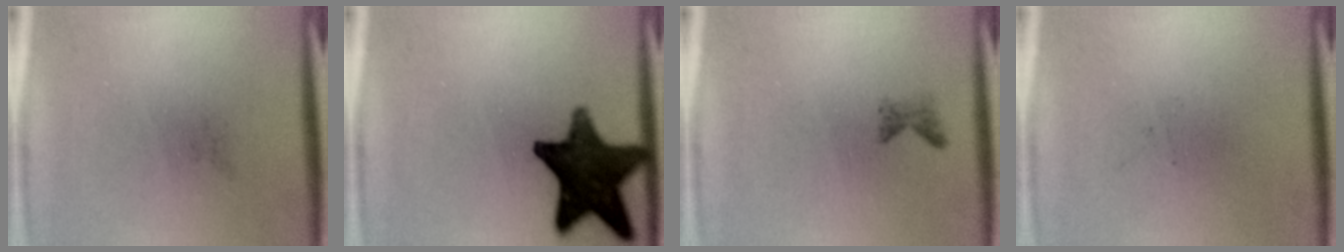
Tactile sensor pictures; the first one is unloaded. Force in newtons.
{"total": 15.4}
{"total": 0.9}
{"total": 0.0}